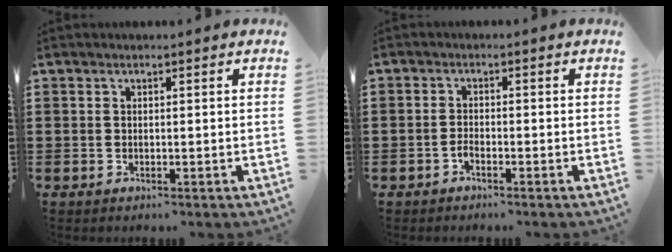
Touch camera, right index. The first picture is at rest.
{"total": 1.2, "force": [-1.0, 0.5, 0.4], "torque": [-0.012, -0.001, -0.020]}